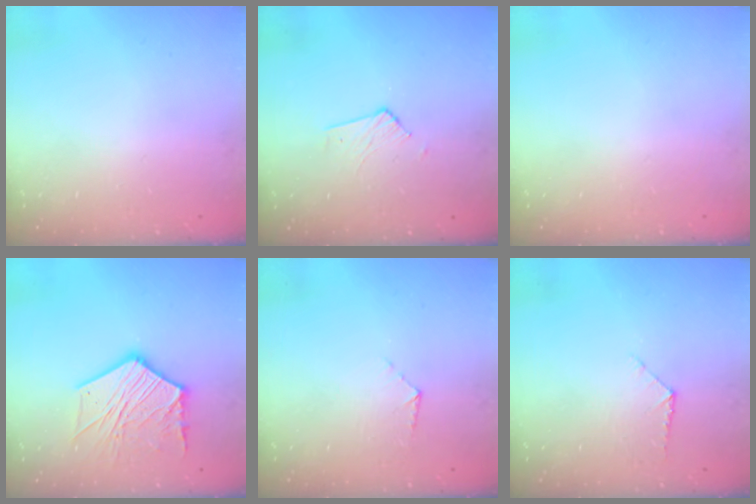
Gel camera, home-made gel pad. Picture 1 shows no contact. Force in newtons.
{"total": 2.7, "press": 2.7, "slide": 0.2}
{"total": 0.0}
{"total": 14.4, "press": 14.4, "slide": 1.1}
{"total": 5.1, "press": 5.1, "slide": 0.4}
{"total": 7.0, "press": 7.0, "slide": 0.4}